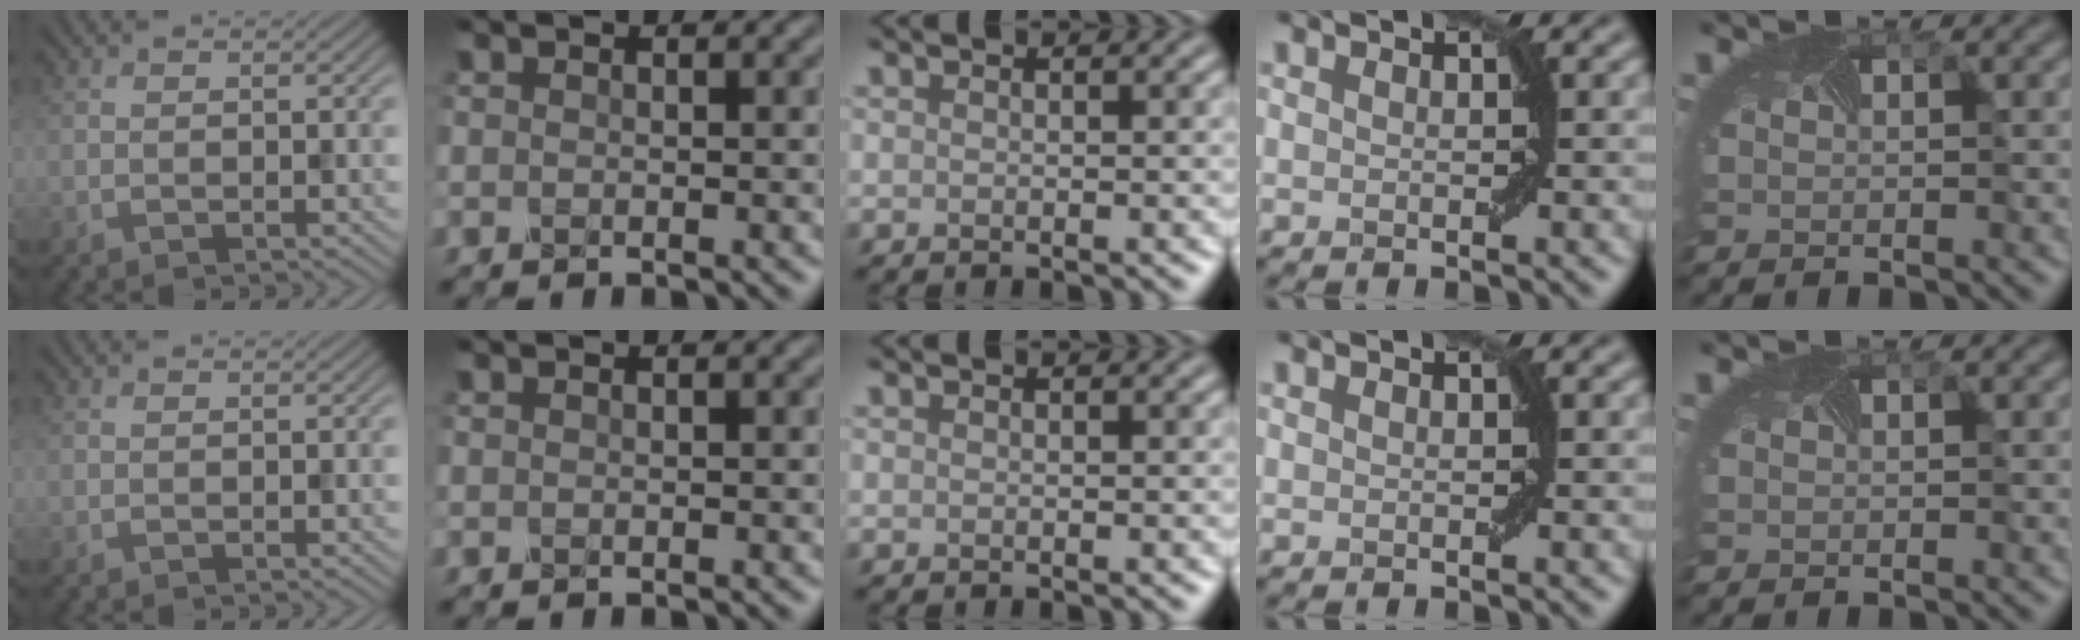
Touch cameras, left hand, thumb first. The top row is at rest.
{}